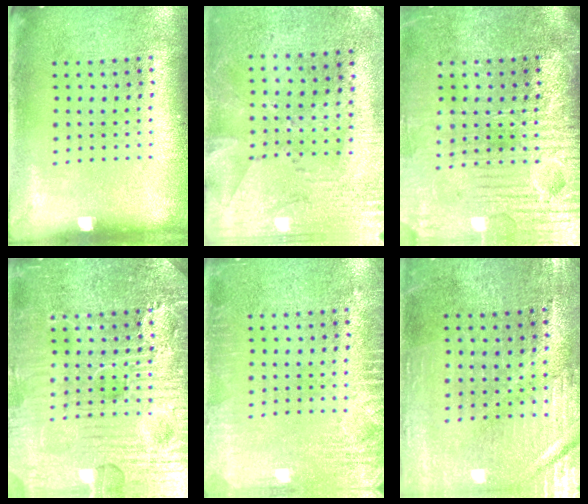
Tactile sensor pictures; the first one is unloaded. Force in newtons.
{"total": 2.8, "press": 2.2, "slide": 1.6}
{"total": 4.4, "press": 4.0, "slide": 2.0}
{"total": 6.8, "press": 6.8, "slide": 0.6}
{"total": 2.7, "press": 2.7, "slide": 0.4}
{"total": 0.7, "press": 0.6, "slide": 0.2}